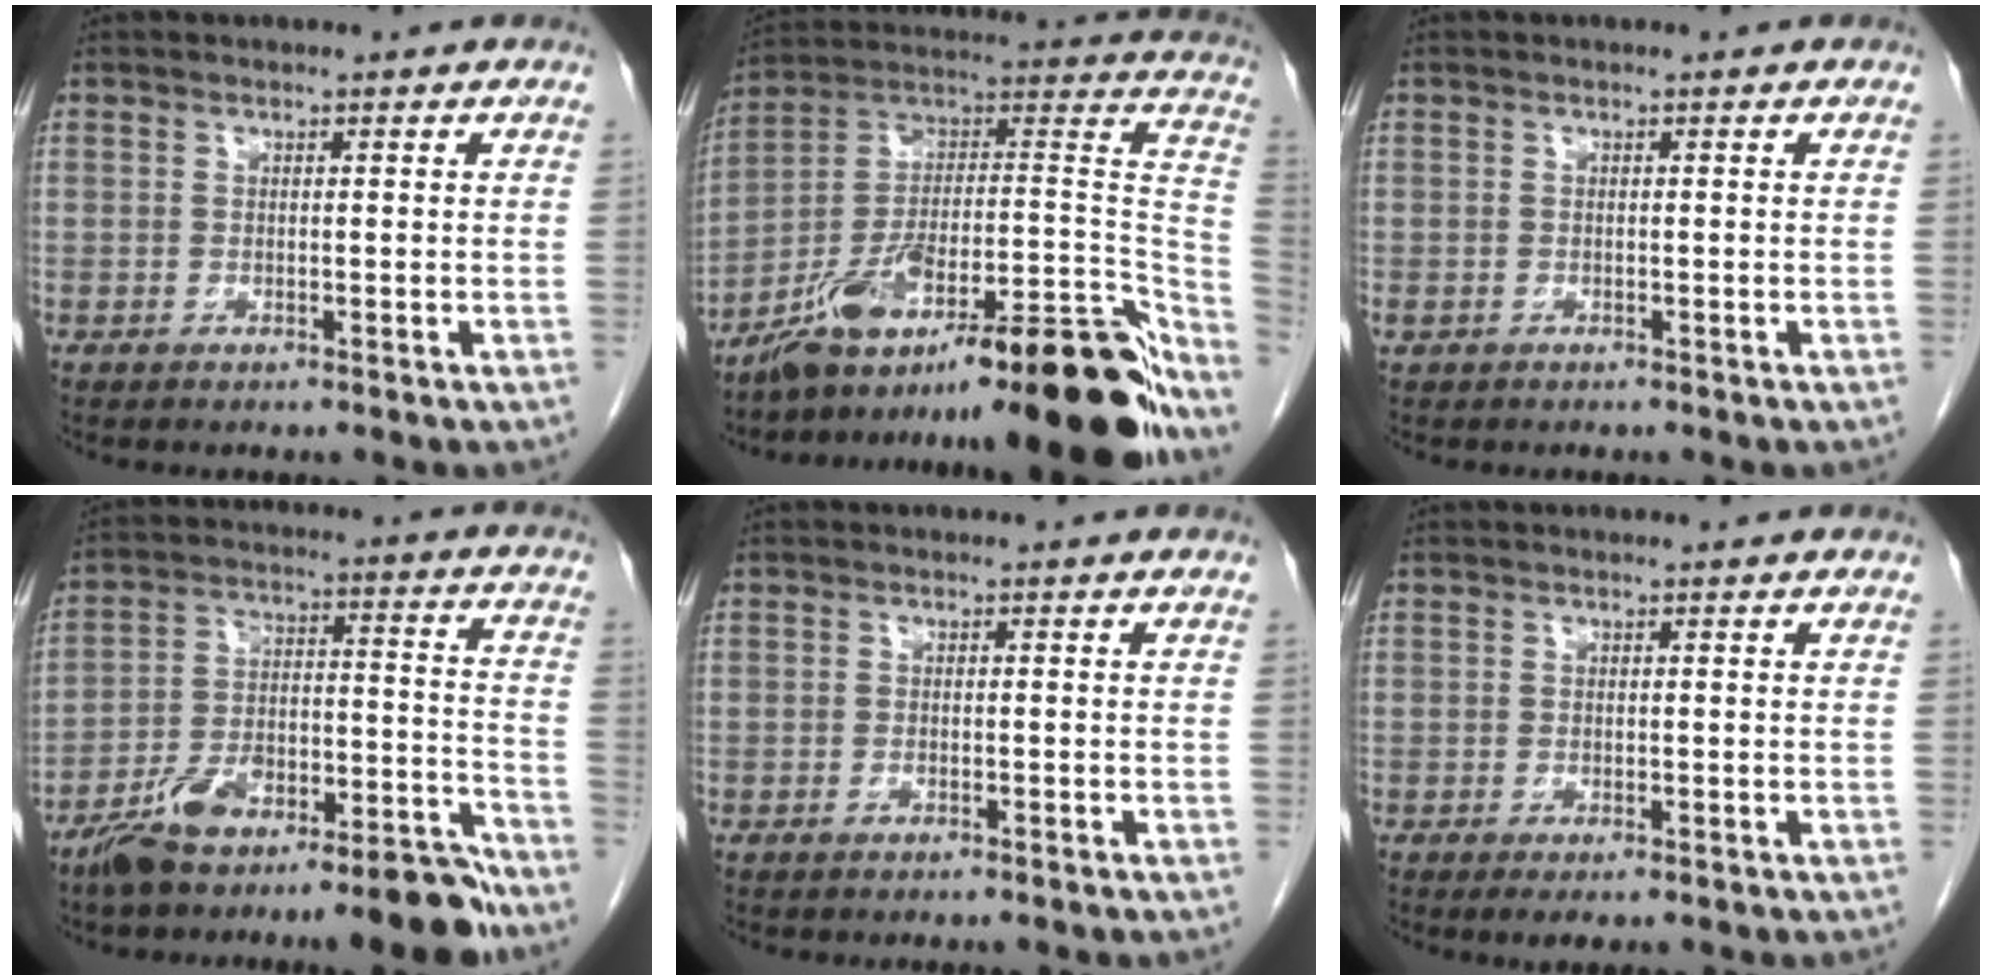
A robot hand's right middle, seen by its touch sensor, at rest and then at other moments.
{"total": 33.5, "force": [-22.7, 5.8, 23.9], "torque": [-0.248, 0.009, -0.348]}
{"total": 0.7, "force": [-0.4, 0.6, 0.2], "torque": [-0.010, 0.003, -0.003]}
{"total": 13.4, "force": [-10.6, 2.7, 7.8], "torque": [-0.118, 0.041, -0.175]}
{"total": 0.7, "force": [-0.6, 0.0, 0.4], "torque": [-0.015, -0.001, -0.009]}
{"total": 2.4, "force": [-1.6, 0.8, 1.5], "torque": [-0.021, -0.007, -0.020]}